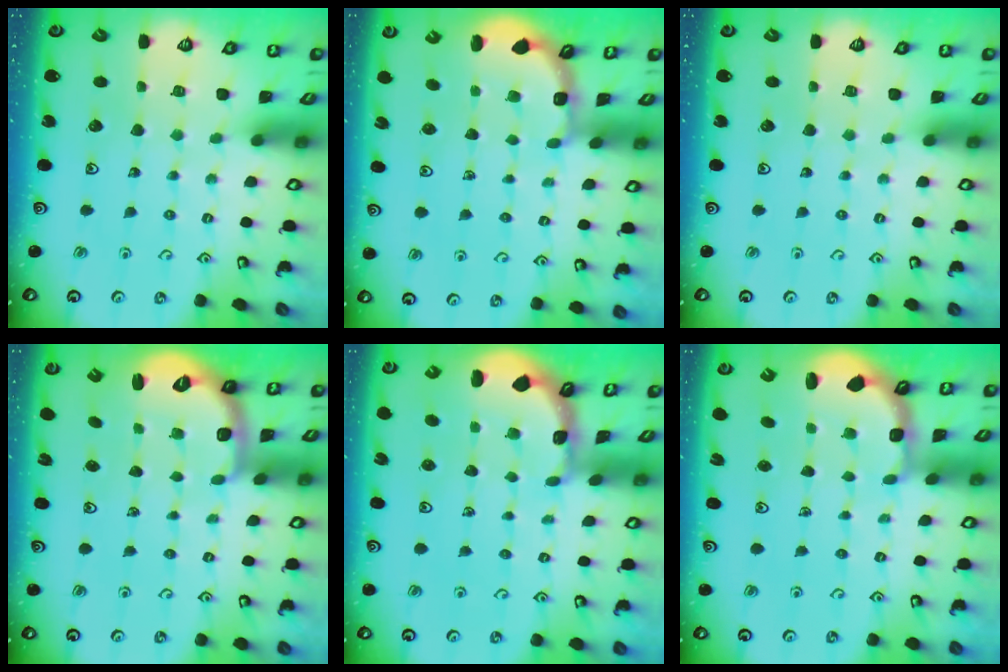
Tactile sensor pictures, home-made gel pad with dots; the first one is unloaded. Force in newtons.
{"total": 1.9, "press": 1.9, "slide": 0.3}
{"total": 0.0}
{"total": 2.7, "press": 1.7, "slide": 2.1}
{"total": 1.5, "press": 1.5, "slide": 0.1}
{"total": 2.4, "press": 2.0, "slide": 1.3}